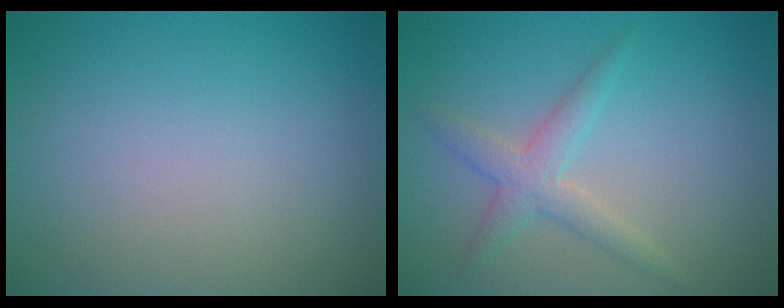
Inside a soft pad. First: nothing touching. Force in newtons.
{"total": 2.5, "press": 2.5, "slide": 0.1}